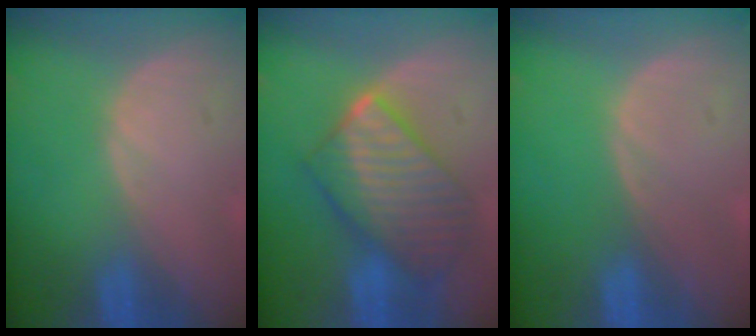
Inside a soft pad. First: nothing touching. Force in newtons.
{"total": 10.1, "press": 10.1, "slide": 0.8}
{"total": 0.0}